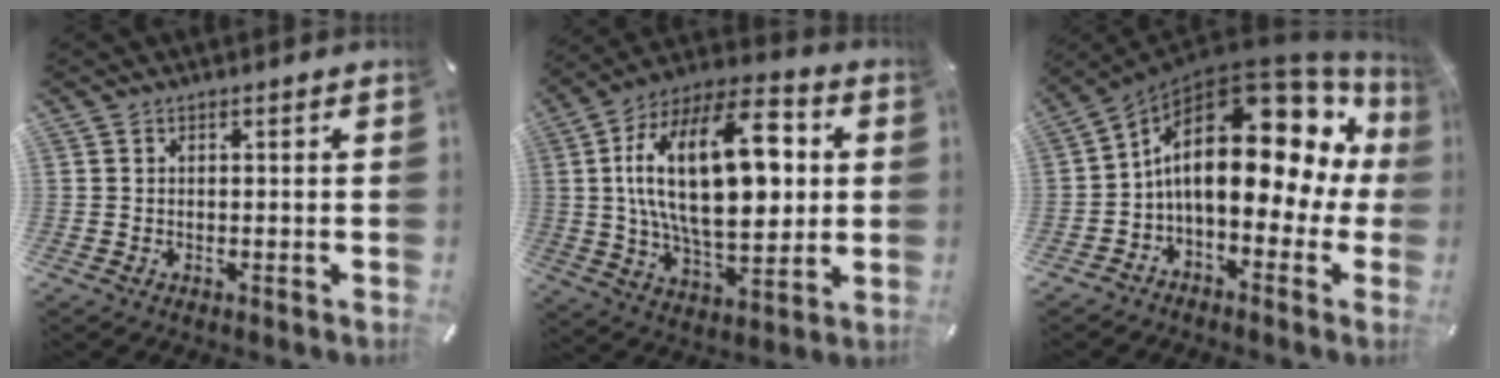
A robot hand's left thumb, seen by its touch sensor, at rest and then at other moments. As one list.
[{"total": 27.7, "force": [4.5, 14.7, 23.0], "torque": [-0.411, 0.000, 0.068]}, {"total": 21.5, "force": [4.4, 11.2, 17.8], "torque": [-0.280, -0.040, 0.072]}]